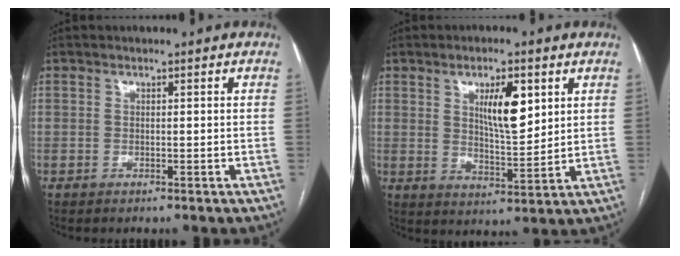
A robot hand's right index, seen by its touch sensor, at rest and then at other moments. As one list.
[{"total": 8.4, "force": [3.3, 2.5, 7.3], "torque": [-0.123, -0.001, 0.060]}]